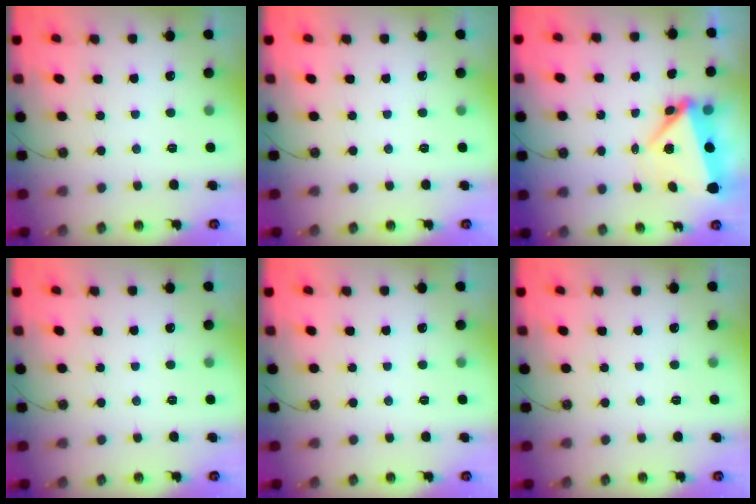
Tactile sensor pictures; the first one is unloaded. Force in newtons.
{"total": 0.0}
{"total": 5.7, "press": 5.5, "slide": 1.7}
{"total": 0.0}
{"total": 0.0}
{"total": 0.0}